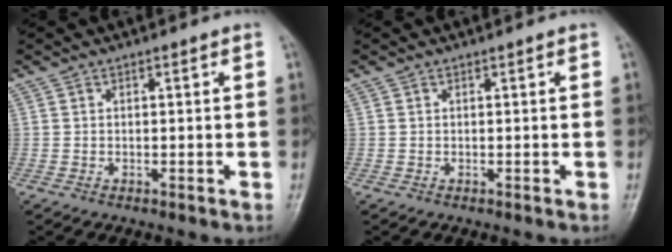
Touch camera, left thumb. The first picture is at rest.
{"total": 0.0}